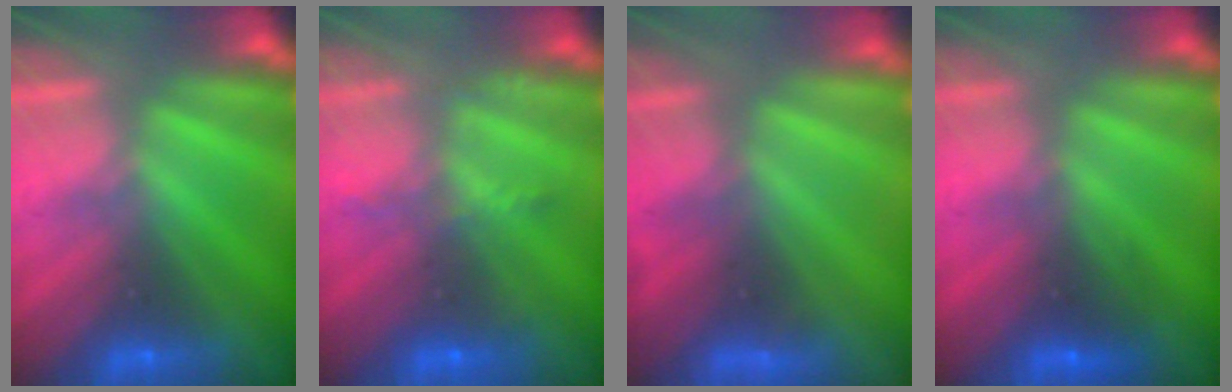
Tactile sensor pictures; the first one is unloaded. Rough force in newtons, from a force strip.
{"total": 2.3}
{"total": 4.4}
{"total": 2.7}